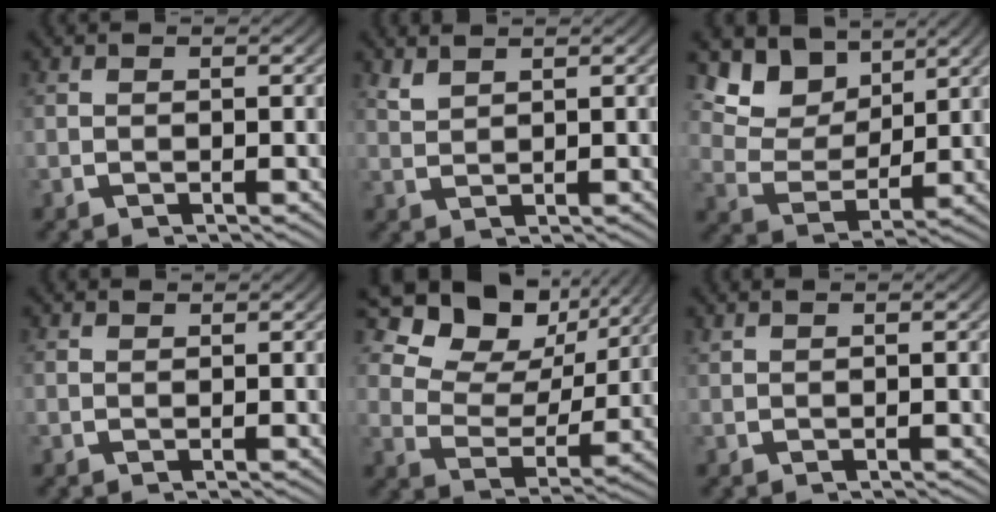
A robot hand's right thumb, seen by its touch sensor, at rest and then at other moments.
{"total": 1.7, "force": [1.6, 0.3, 0.6], "torque": [-0.012, 0.000, 0.039]}
{"total": 7.9, "force": [3.2, 5.5, 4.8], "torque": [-0.100, -0.010, 0.054]}
{"total": 0.7, "force": [0.7, 0.1, 0.0], "torque": [0.005, -0.002, 0.015]}
{"total": 9.3, "force": [4.6, 5.6, 5.8], "torque": [-0.095, 0.000, 0.068]}
{"total": 0.6, "force": [0.6, -0.1, 0.1], "torque": [-0.003, 0.000, 0.016]}